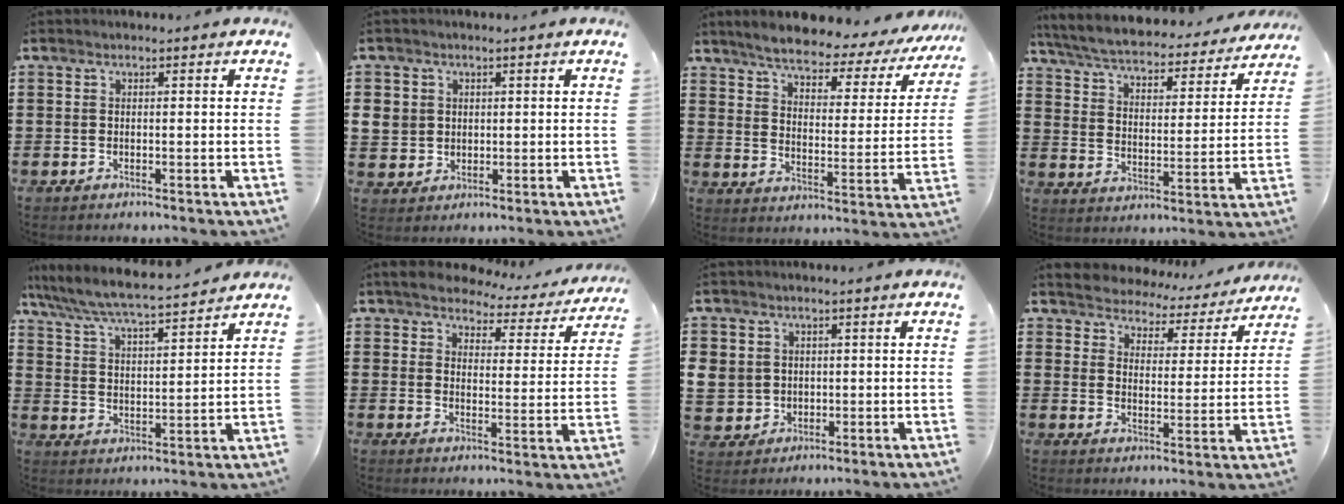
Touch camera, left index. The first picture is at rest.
{"total": 3.5, "force": [0.9, 3.3, 0.6], "torque": [-0.029, 0.010, 0.015]}
{"total": 4.9, "force": [4.5, 0.9, 1.9], "torque": [-0.063, -0.029, 0.070]}
{"total": 5.5, "force": [5.2, 0.5, 1.7], "torque": [-0.059, -0.037, 0.085]}
{"total": 6.2, "force": [5.8, 0.0, 2.0], "torque": [-0.064, -0.038, 0.096]}
{"total": 4.5, "force": [4.3, 0.9, 1.0], "torque": [-0.044, -0.027, 0.071]}
{"total": 4.3, "force": [0.7, 4.2, 0.5], "torque": [-0.038, 0.011, 0.010]}
{"total": 4.0, "force": [3.9, 0.4, -0.5], "torque": [-0.017, -0.035, 0.064]}